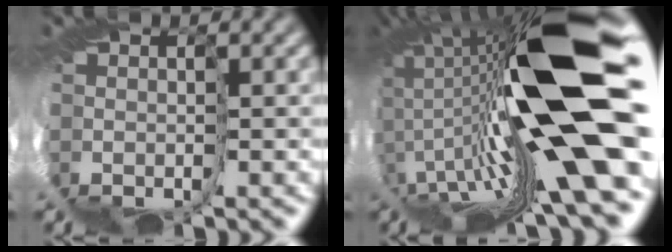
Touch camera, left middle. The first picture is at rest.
{"total": 16.2, "force": [5.3, 1.0, 15.3], "torque": [-0.253, -0.003, 0.077]}